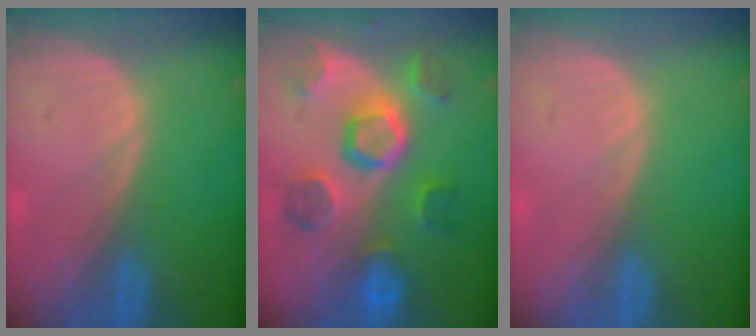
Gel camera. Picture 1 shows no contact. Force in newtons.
{"total": 9.3, "press": 9.1, "slide": 1.9}
{"total": 0.0}